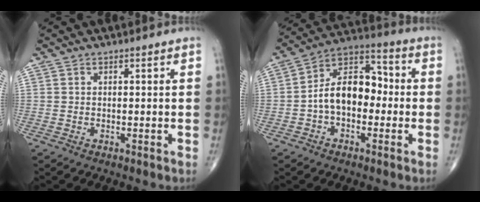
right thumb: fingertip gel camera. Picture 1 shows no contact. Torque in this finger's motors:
{"motor_torque": [1.67, 1.95, 1.28, -0.14, 0.11]}